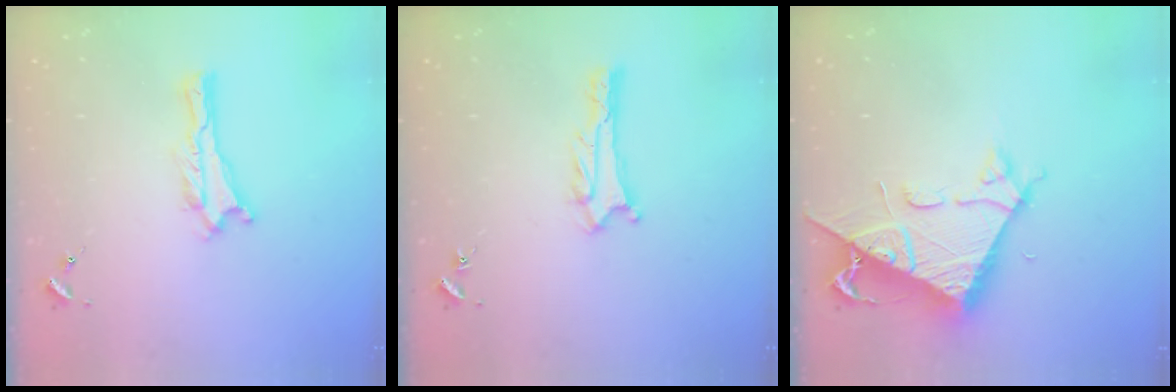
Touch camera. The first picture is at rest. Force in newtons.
{"total": 3.3, "press": 3.3, "slide": 0.3}
{"total": 8.4, "press": 8.3, "slide": 0.8}